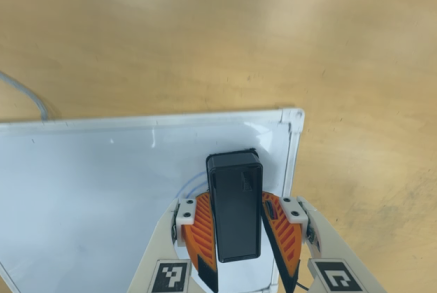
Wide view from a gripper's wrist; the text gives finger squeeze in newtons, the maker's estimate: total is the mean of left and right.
{"total": 13.0, "left": 15.6, "right": 10.4}